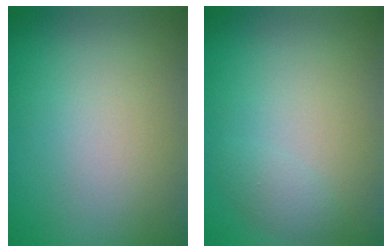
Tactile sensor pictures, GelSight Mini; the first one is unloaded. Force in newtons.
{"total": 1.2, "press": 1.2, "slide": 0.1}